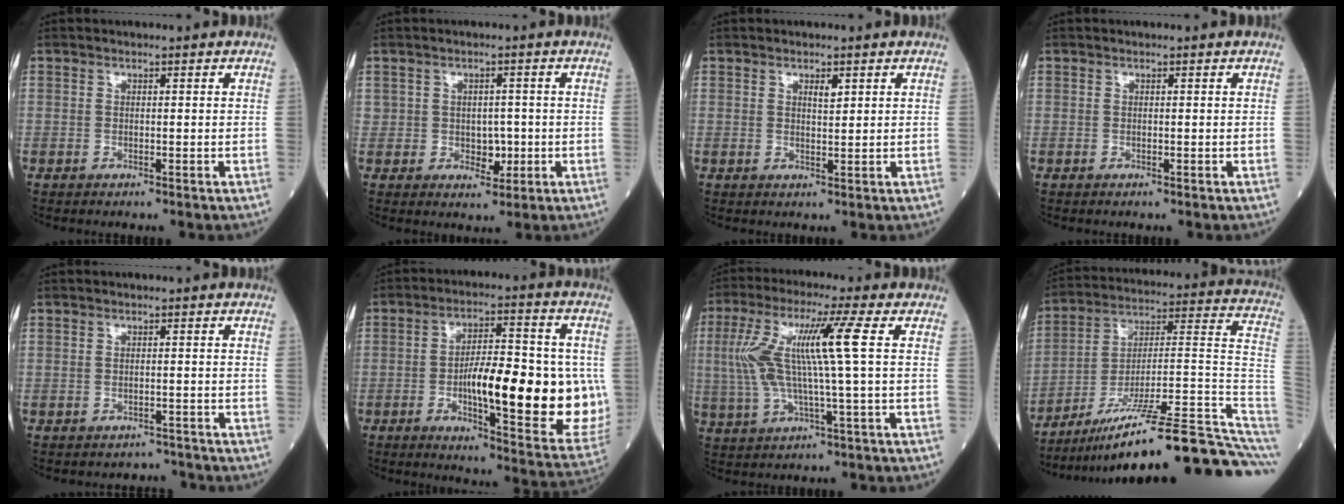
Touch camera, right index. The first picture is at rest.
{"total": 3.3, "force": [-0.2, 2.5, 2.1], "torque": [-0.025, 0.006, 0.007]}
{"total": 1.6, "force": [0.9, 0.4, 1.2], "torque": [-0.021, -0.001, 0.015]}
{"total": 0.0}
{"total": 1.9, "force": [-1.7, 0.6, -0.7], "torque": [0.013, 0.001, -0.021]}
{"total": 20.3, "force": [-2.0, 4.4, 19.7], "torque": [-0.233, 0.007, -0.018]}
{"total": 11.3, "force": [1.7, -0.4, 11.2], "torque": [-0.238, 0.021, 0.035]}
{"total": 25.8, "force": [-18.9, 0.4, 17.5], "torque": [-0.167, 0.035, -0.298]}